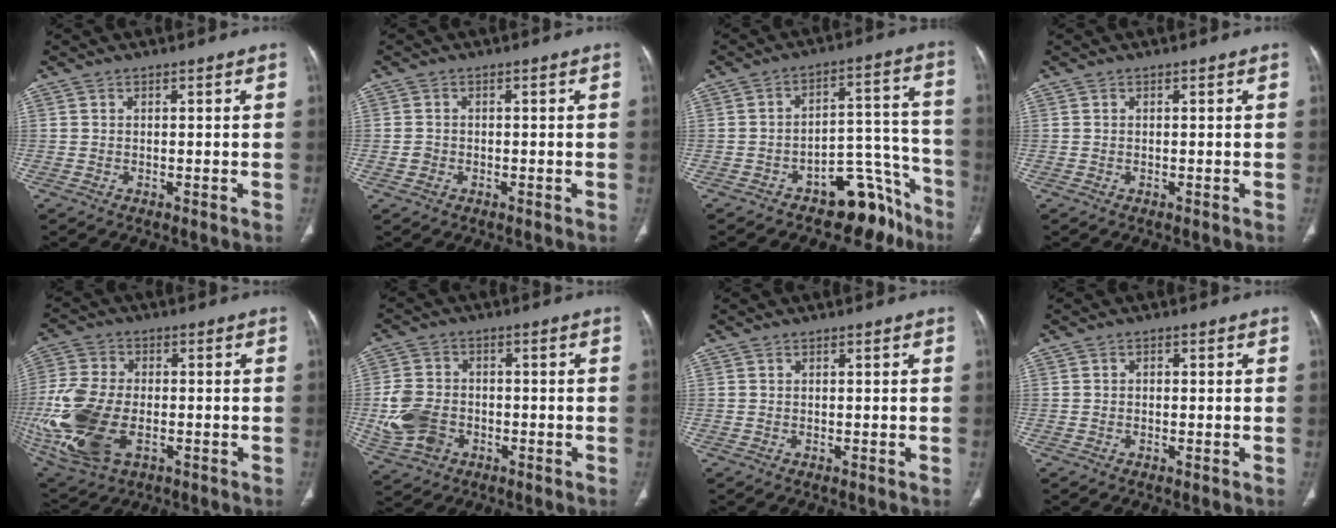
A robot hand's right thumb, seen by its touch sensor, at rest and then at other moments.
{"total": 1.6, "force": [-0.5, 1.4, 0.8], "torque": [-0.013, 0.005, -0.007]}
{"total": 11.9, "force": [-8.6, 6.2, 5.3], "torque": [-0.017, 0.119, -0.125]}
{"total": 0.0}
{"total": 18.4, "force": [-4.1, 10.7, 14.4], "torque": [-0.335, -0.006, -0.067]}
{"total": 9.4, "force": [-2.5, 7.3, 5.3], "torque": [-0.104, 0.011, -0.043]}
{"total": 0.0}
{"total": 0.8, "force": [0.0, 0.6, 0.5], "torque": [-0.006, 0.005, -0.003]}